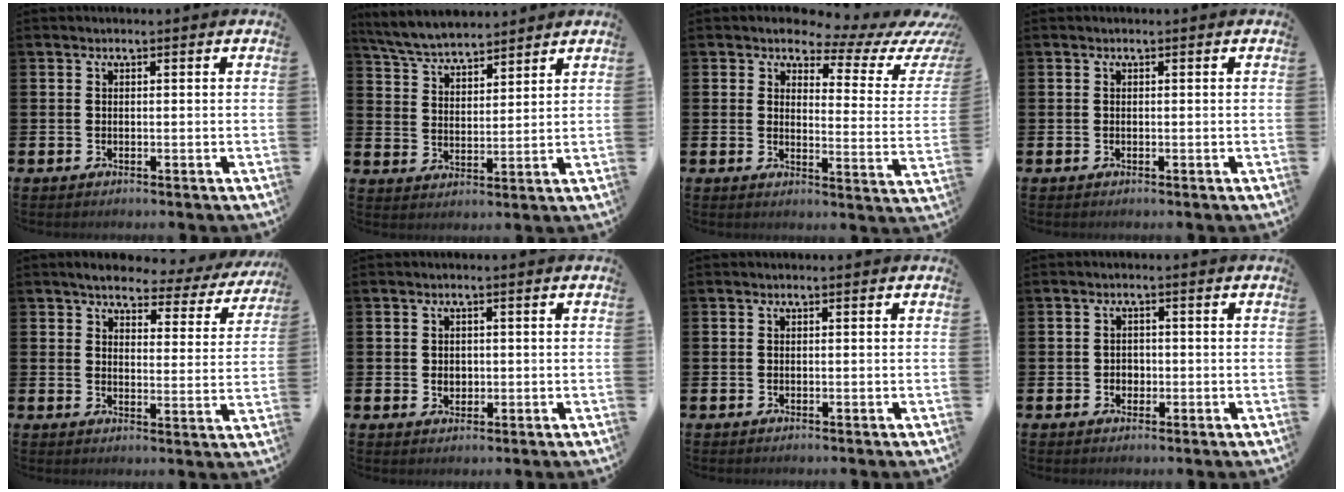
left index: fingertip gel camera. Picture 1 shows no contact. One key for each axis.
{"total": 5.9, "fx": 5.7, "fy": 1.1, "fz": 1.0, "tx": -0.046, "ty": -0.025, "tz": 0.103}
{"total": 4.1, "fx": 3.3, "fy": 1.8, "fz": 1.6, "tx": -0.034, "ty": -0.033, "tz": 0.042}
{"total": 0.0}
{"total": 4.1, "fx": 3.7, "fy": 1.3, "fz": 1.2, "tx": -0.032, "ty": -0.027, "tz": 0.055}
{"total": 1.6, "fx": 0.2, "fy": 1.4, "fz": 0.8, "tx": -0.004, "ty": 0.005, "tz": -0.001}
{"total": 0.0}
{"total": 1.7, "fx": -0.3, "fy": 1.6, "fz": 0.6, "tx": -0.002, "ty": 0.003, "tz": -0.012}